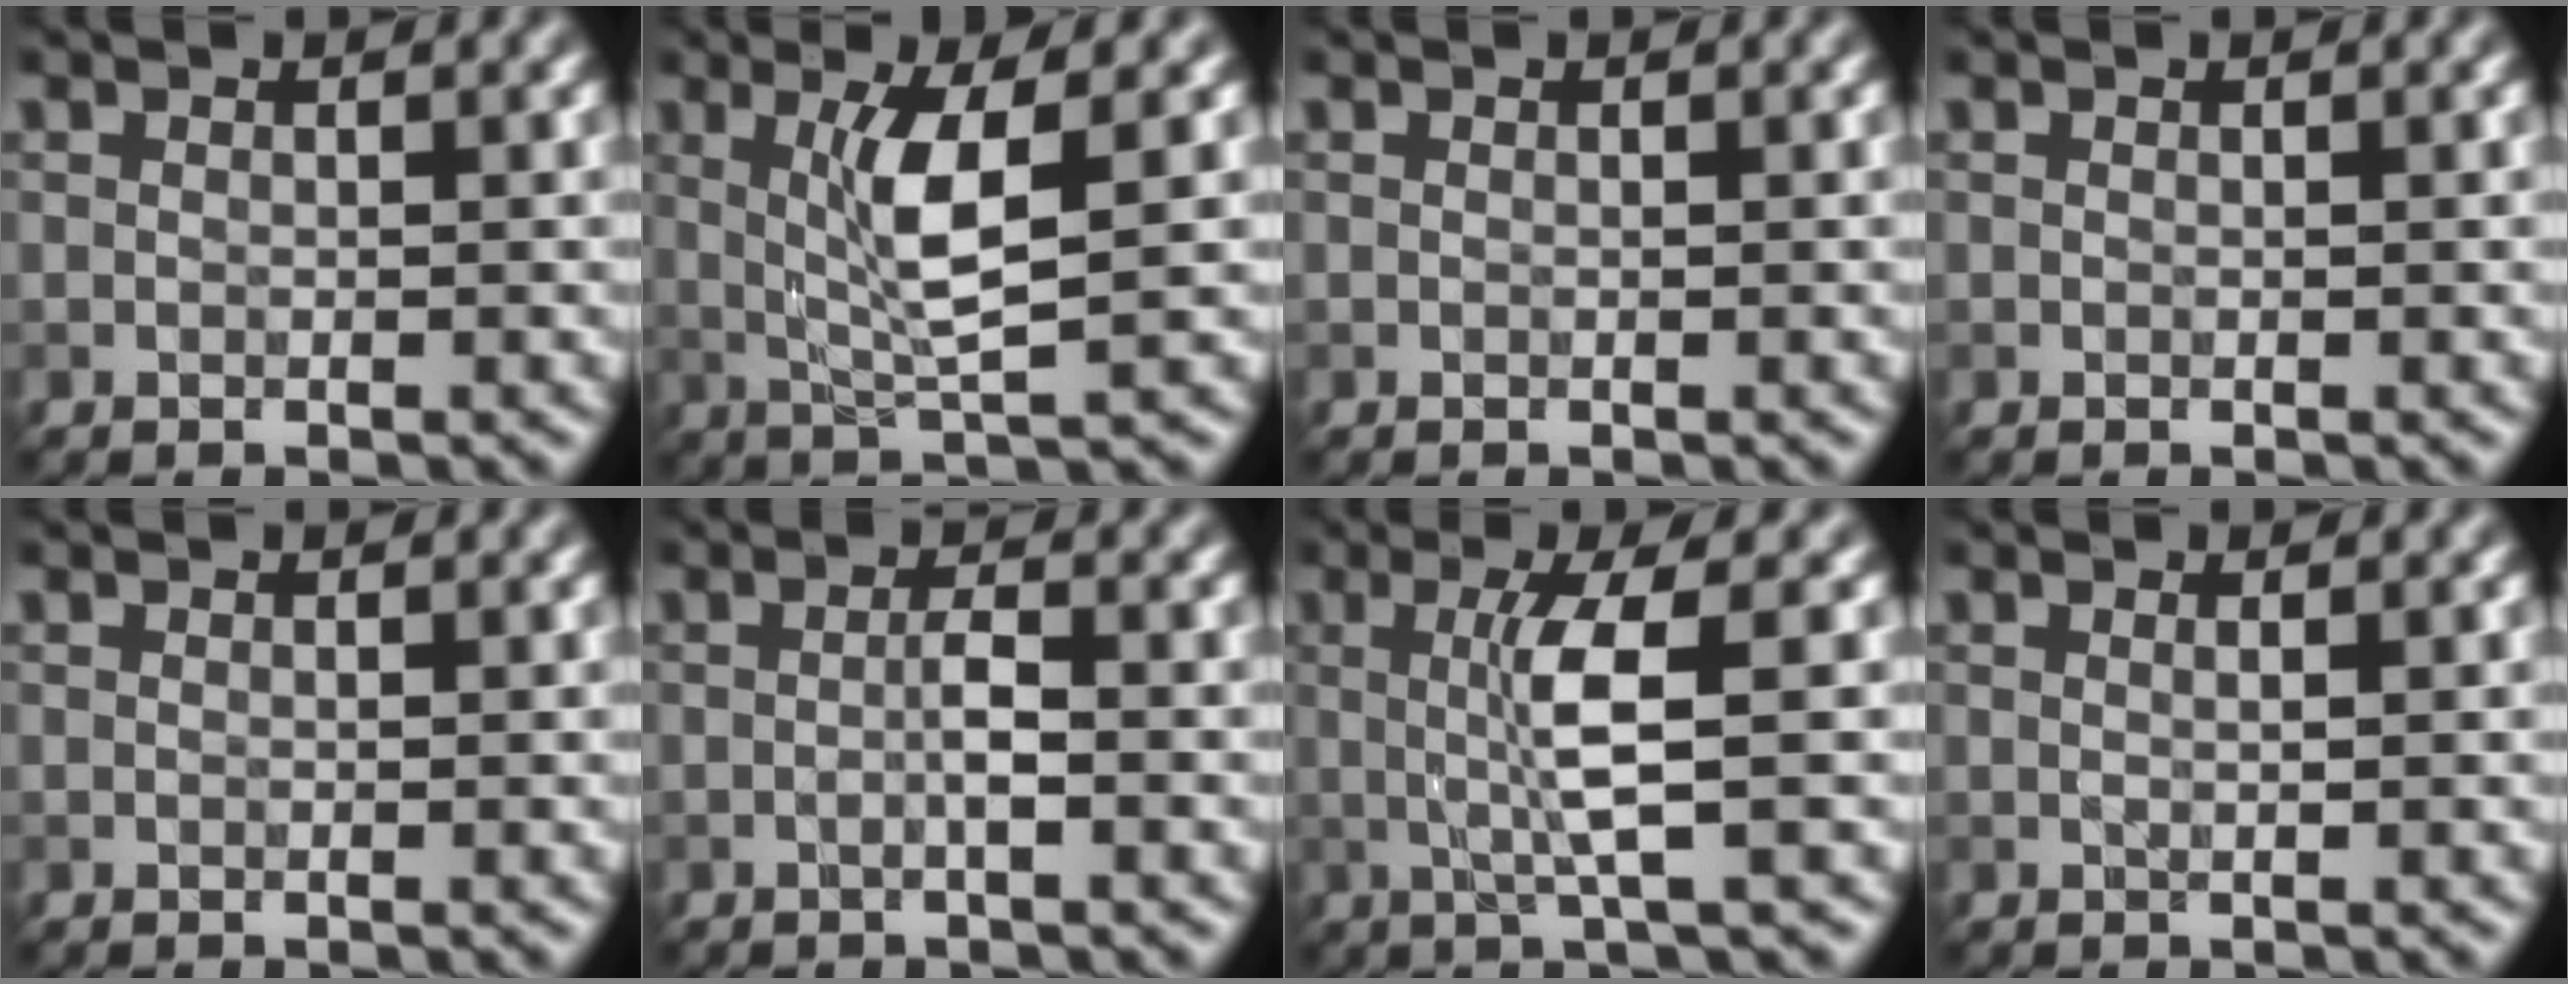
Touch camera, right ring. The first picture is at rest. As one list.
[{"total": 4.5, "force": [0.8, 0.6, 4.3], "torque": [-0.090, -0.002, 0.024]}, {"total": 0.0}, {"total": 0.0}, {"total": 0.0}, {"total": 1.7, "force": [-0.4, 0.1, 1.7], "torque": [-0.030, 0.002, -0.008]}, {"total": 4.2, "force": [0.2, 0.4, 4.2], "torque": [-0.086, -0.001, 0.007]}, {"total": 0.7, "force": [0.2, 0.2, 0.6], "torque": [-0.009, -0.001, -0.003]}]